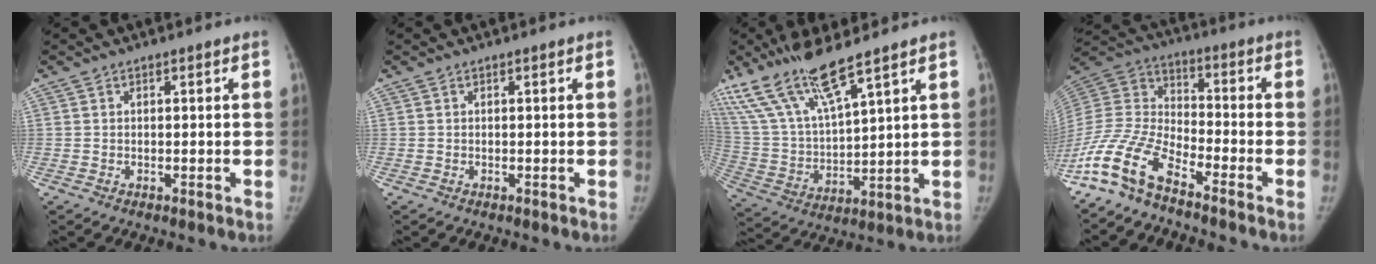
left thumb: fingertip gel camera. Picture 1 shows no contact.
{"total": 0.0}
{"total": 16.3, "force": [11.5, 3.5, 10.9], "torque": [-0.220, -0.048, 0.238]}
{"total": 13.8, "force": [-10.2, 4.8, 8.0], "torque": [-0.170, 0.063, -0.209]}